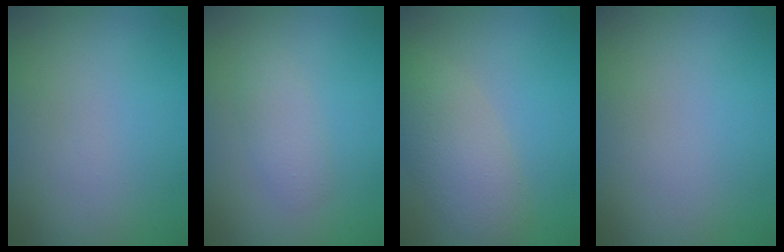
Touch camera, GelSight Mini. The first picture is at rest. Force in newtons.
{"total": 2.4, "press": 2.4, "slide": 0.2}
{"total": 4.1, "press": 4.1, "slide": 0.3}
{"total": 0.0}